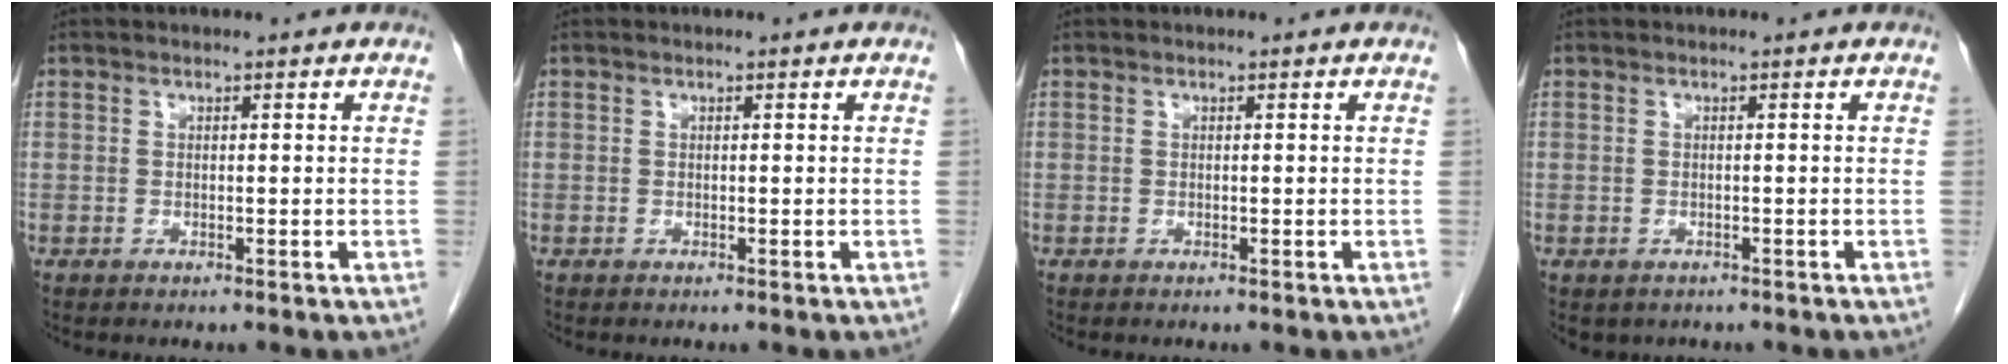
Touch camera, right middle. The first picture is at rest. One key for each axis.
{"total": 0.0}
{"total": 0.0}
{"total": 2.0, "fx": -1.3, "fy": 1.4, "fz": 0.4, "tx": -0.006, "ty": 0.001, "tz": -0.014}